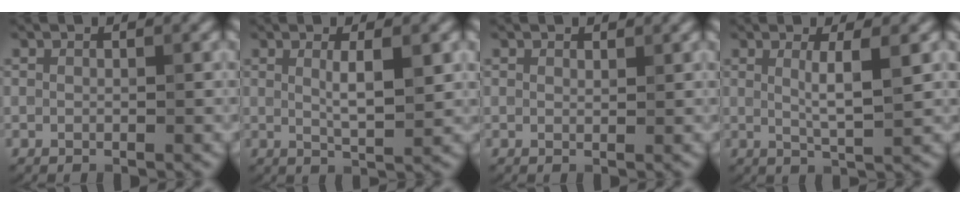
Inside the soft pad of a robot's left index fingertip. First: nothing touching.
{"total": 3.2, "force": [0.8, 0.7, 3.1], "torque": [-0.050, -0.003, 0.014]}
{"total": 0.6, "force": [0.5, 0.3, 0.0], "torque": [0.002, -0.001, 0.010]}
{"total": 3.3, "force": [0.7, 0.6, 3.1], "torque": [-0.049, -0.005, 0.011]}